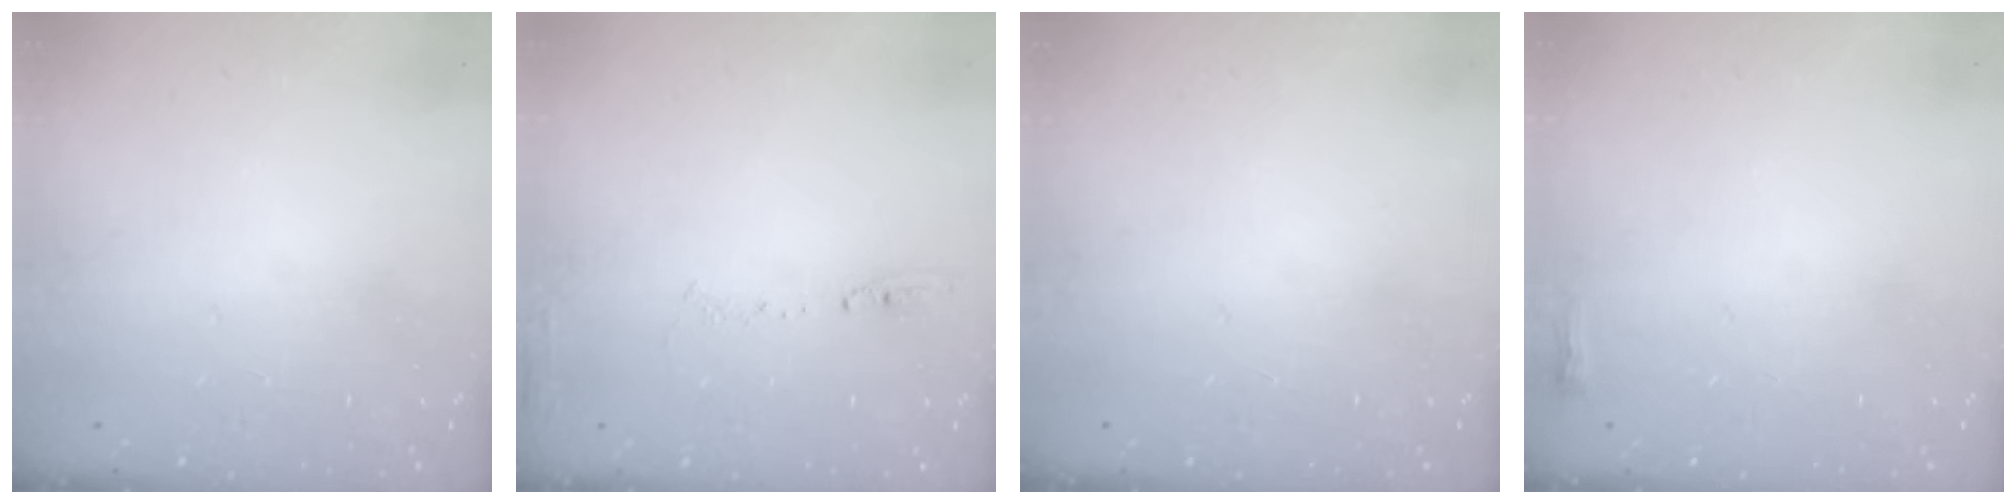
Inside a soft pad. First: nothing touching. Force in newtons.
{"total": 8.3, "press": 8.3, "slide": 0.9}
{"total": 0.0}
{"total": 2.2, "press": 2.2, "slide": 0.6}